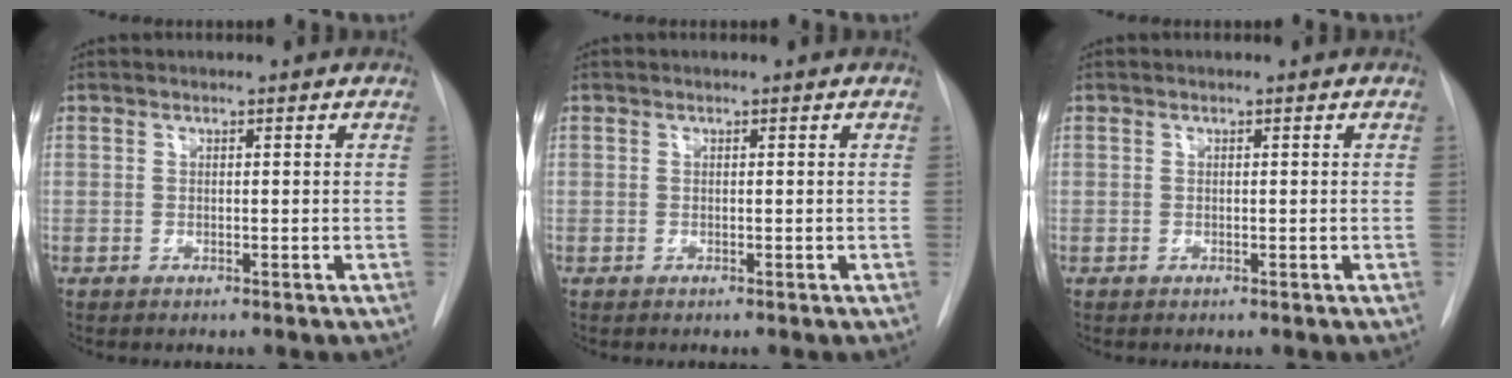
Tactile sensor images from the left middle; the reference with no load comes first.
{"total": 0.0}
{"total": 0.0}